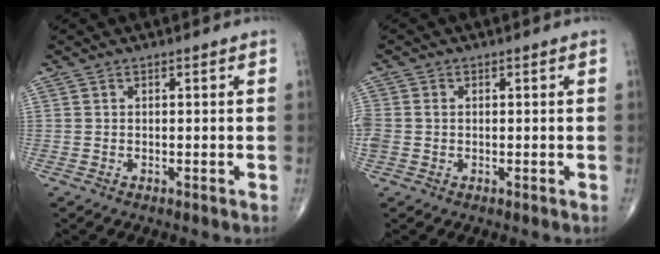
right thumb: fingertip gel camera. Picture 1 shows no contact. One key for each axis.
{"total": 3.4, "fx": -0.3, "fy": 2.8, "fz": 1.9, "tx": -0.055, "ty": 0.005, "tz": -0.003}